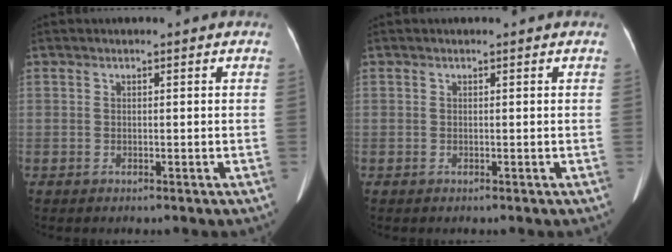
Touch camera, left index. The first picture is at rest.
{"total": 0.0}